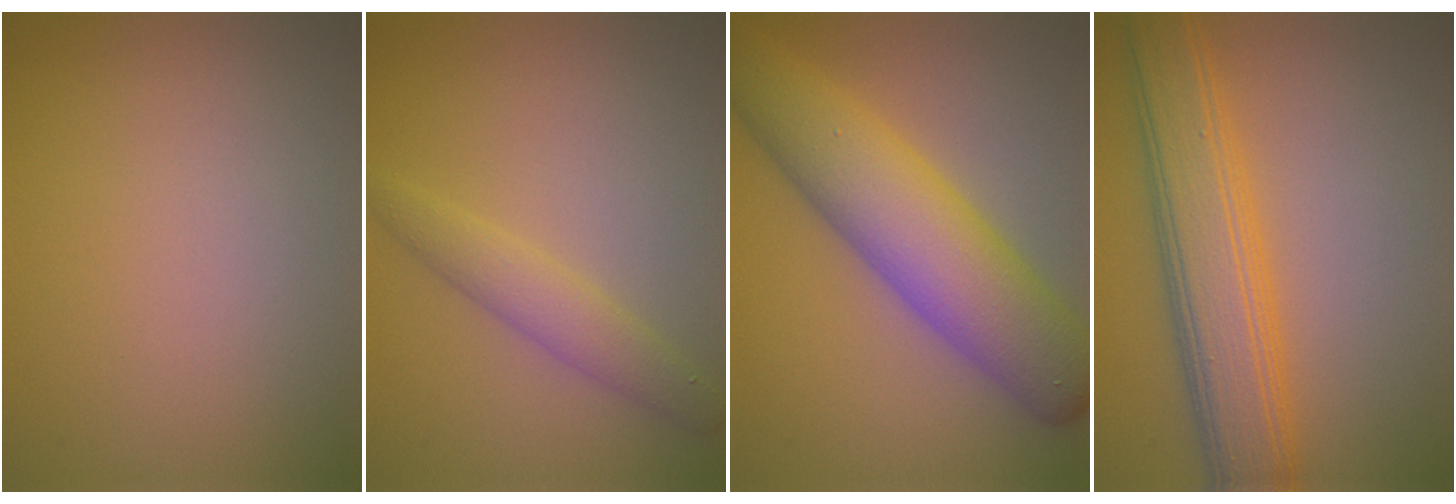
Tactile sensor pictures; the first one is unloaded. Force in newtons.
{"total": 2.6, "press": 2.6, "slide": 0.1}
{"total": 9.3, "press": 9.3, "slide": 0.2}
{"total": 6.7, "press": 6.7, "slide": 0.2}